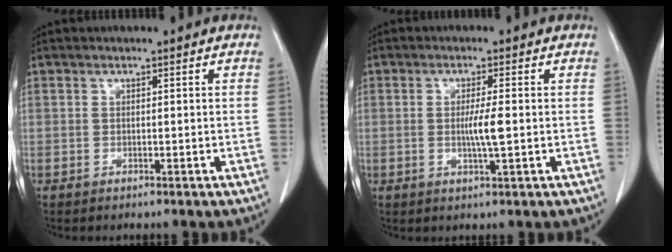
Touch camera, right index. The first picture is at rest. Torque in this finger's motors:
{"motor_torque": [0.20, 0.17, 0.10, 0.03]}